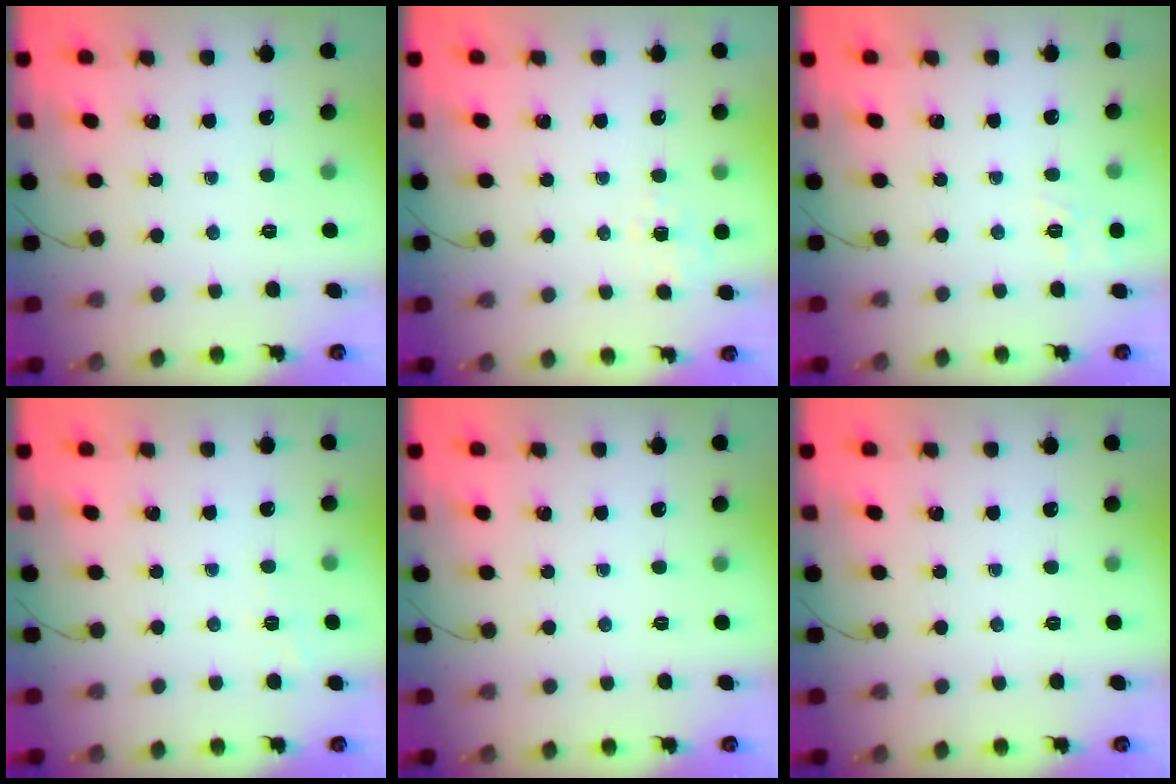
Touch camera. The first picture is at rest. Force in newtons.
{"total": 1.9, "press": 1.1, "slide": 1.6}
{"total": 7.3, "press": 7.1, "slide": 1.5}
{"total": 1.8, "press": 1.1, "slide": 1.4}
{"total": 0.0}
{"total": 0.0}